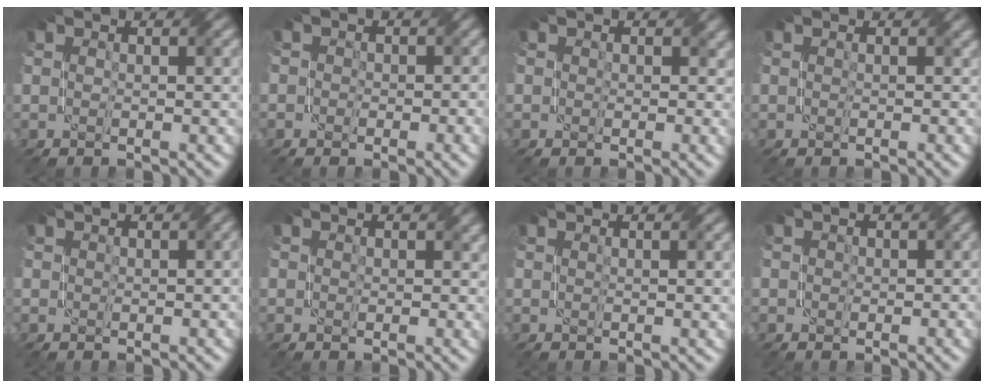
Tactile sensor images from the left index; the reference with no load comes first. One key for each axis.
{"total": 3.5, "fx": 0.3, "fy": 3.2, "fz": 1.4, "tx": 0.001, "ty": 0.010, "tz": -0.029}
{"total": 2.4, "fx": 0.9, "fy": 2.1, "fz": 1.0, "tx": -0.016, "ty": 0.005, "tz": 0.003}
{"total": 0.8, "fx": 0.3, "fy": 0.6, "fz": 0.4, "tx": -0.004, "ty": 0.002, "tz": 0.003}
{"total": 0.8, "fx": 0.3, "fy": 0.6, "fz": 0.5, "tx": -0.006, "ty": 0.003, "tz": 0.003}
{"total": 2.1, "fx": 0.7, "fy": 1.8, "fz": 0.8, "tx": -0.013, "ty": 0.003, "tz": 0.001}
{"total": 0.7, "fx": 0.2, "fy": 0.1, "fz": 0.6, "tx": -0.008, "ty": 0.003, "tz": 0.004}
{"total": 1.8, "fx": 0.4, "fy": 1.7, "fz": 0.6, "tx": 0.003, "ty": 0.007, "tz": -0.007}